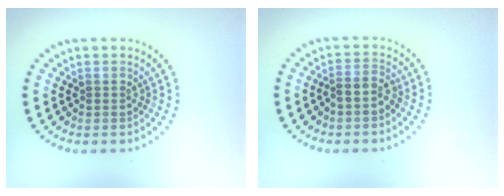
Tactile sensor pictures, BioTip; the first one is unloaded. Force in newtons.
{"total": 1.9, "press": 1.6, "slide": 1.1}